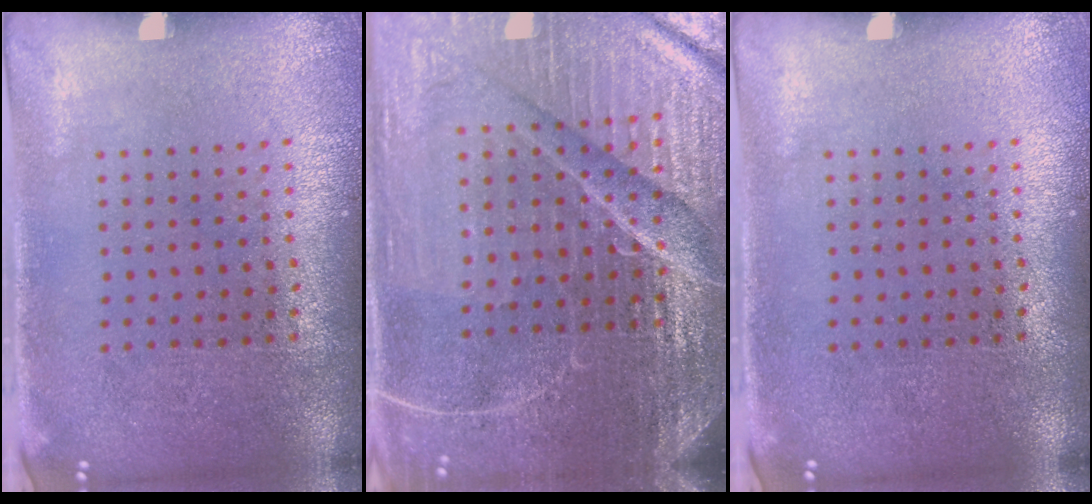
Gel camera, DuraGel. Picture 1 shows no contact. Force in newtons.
{"total": 6.3, "press": 5.7, "slide": 2.8}
{"total": 0.0}